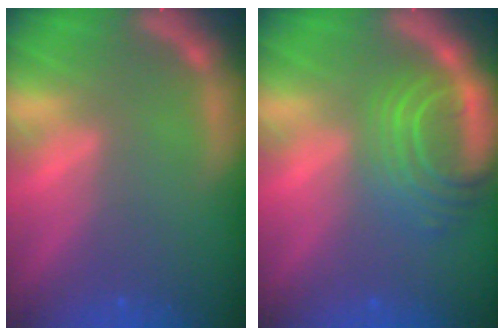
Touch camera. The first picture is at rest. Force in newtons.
{"total": 7.0}